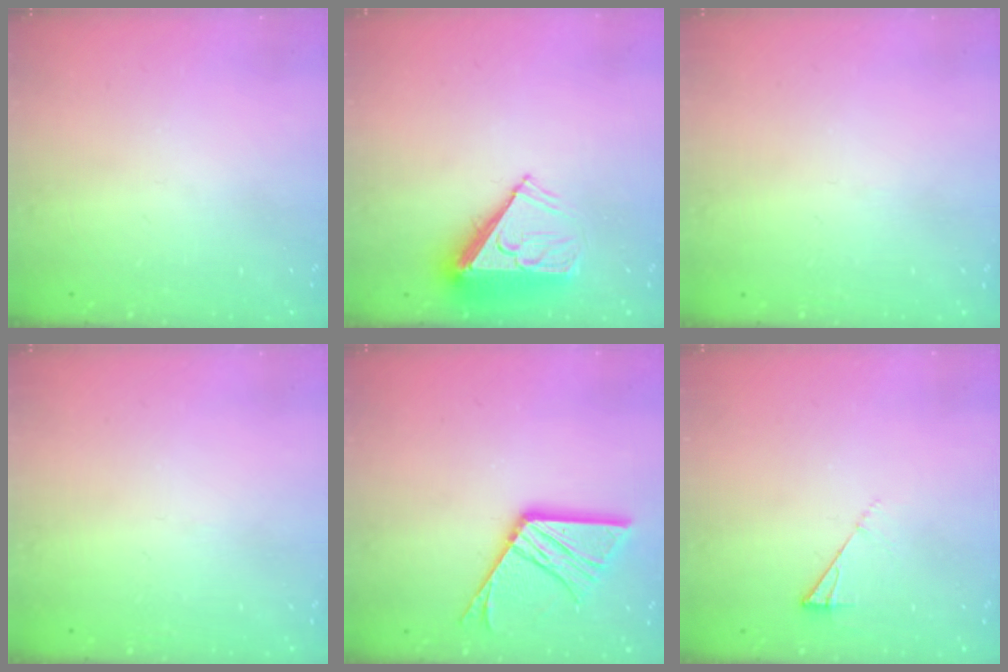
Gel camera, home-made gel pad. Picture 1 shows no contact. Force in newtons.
{"total": 8.9, "press": 8.8, "slide": 1.2}
{"total": 2.7, "press": 2.6, "slide": 0.5}
{"total": 2.7, "press": 2.6, "slide": 0.5}
{"total": 15.3, "press": 15.2, "slide": 1.5}
{"total": 4.8, "press": 4.8, "slide": 0.7}